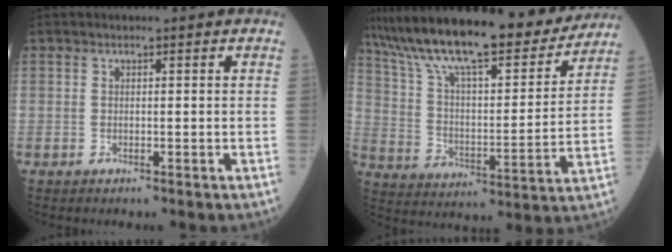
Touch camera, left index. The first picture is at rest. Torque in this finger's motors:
{"motor_torque": [1.10, -1.04, 0.40, 0.21]}